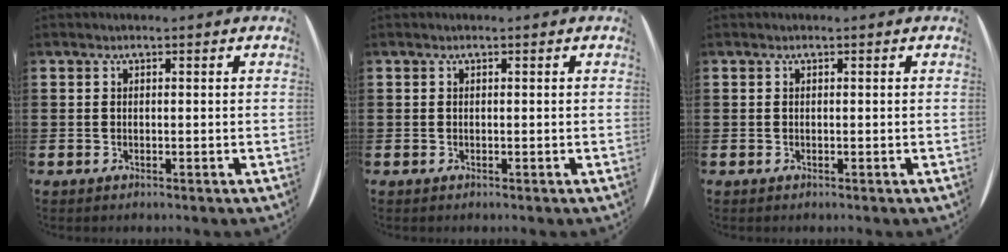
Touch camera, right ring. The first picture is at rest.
{"total": 0.0}
{"total": 0.0}